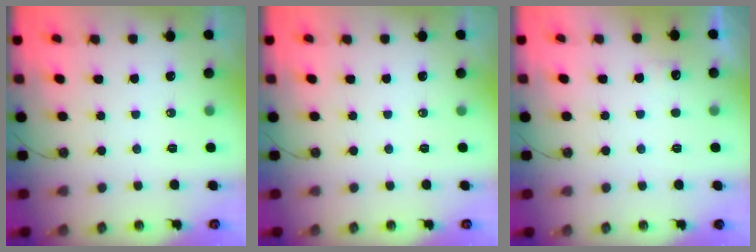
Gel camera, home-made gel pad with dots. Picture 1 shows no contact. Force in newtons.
{"total": 0.0}
{"total": 3.0, "press": 2.8, "slide": 1.0}